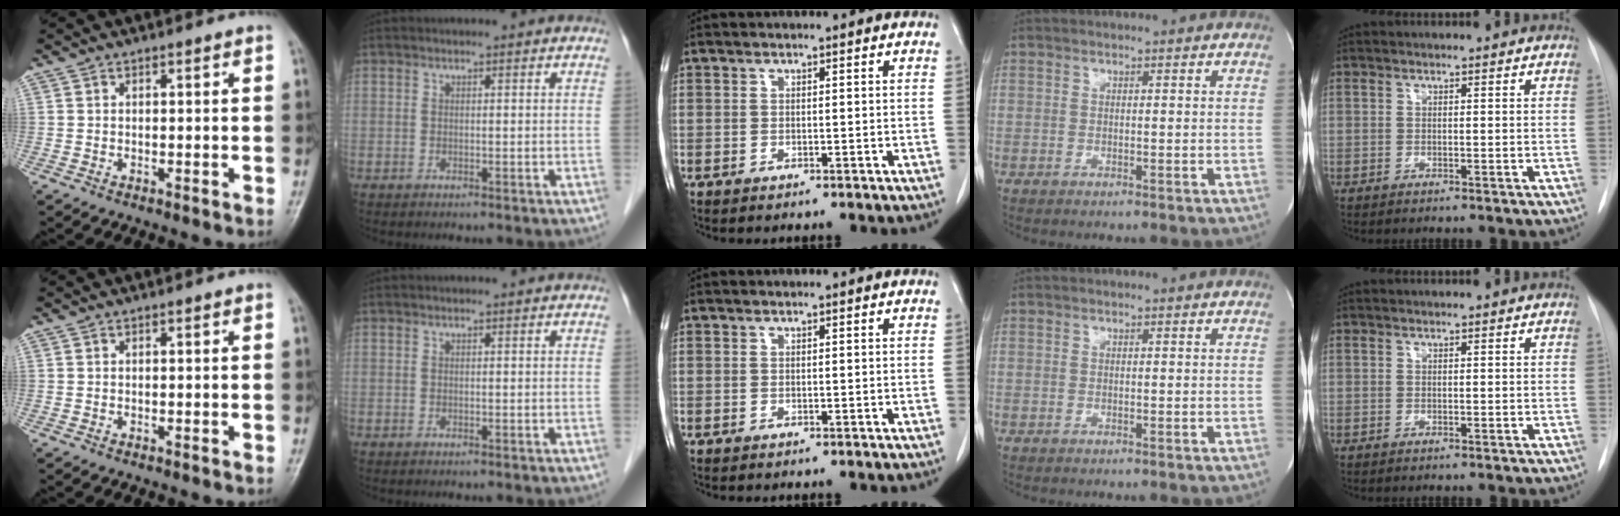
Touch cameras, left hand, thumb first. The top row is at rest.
{}